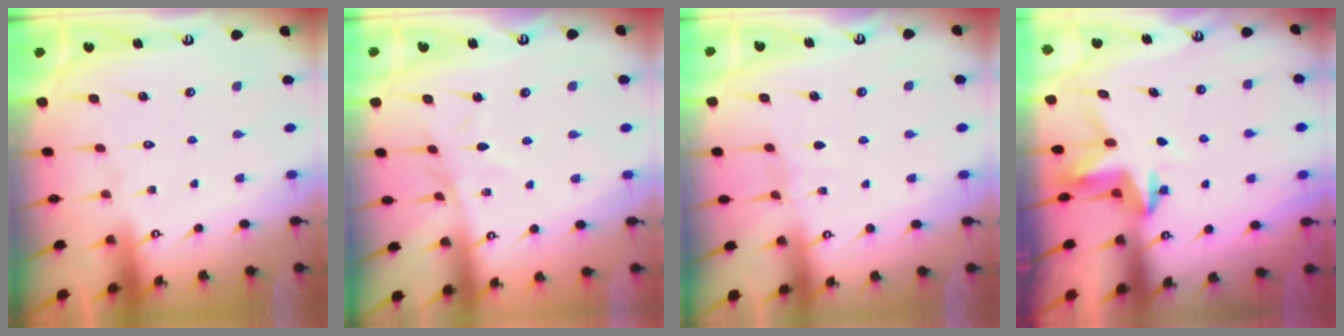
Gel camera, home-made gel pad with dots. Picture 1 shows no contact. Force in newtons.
{"total": 5.2, "press": 5.1, "slide": 0.6}
{"total": 3.6, "press": 3.6, "slide": 0.3}
{"total": 3.8, "press": 3.8, "slide": 0.4}